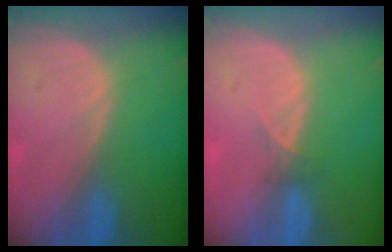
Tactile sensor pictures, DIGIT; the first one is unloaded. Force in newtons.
{"total": 1.3, "press": 1.0, "slide": 0.8}